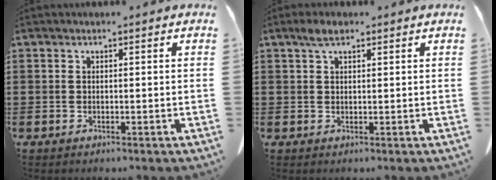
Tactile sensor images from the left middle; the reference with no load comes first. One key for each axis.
{"total": 2.4, "fx": 1.5, "fy": 1.0, "fz": 1.5, "tx": -0.035, "ty": 0.005, "tz": 0.027}